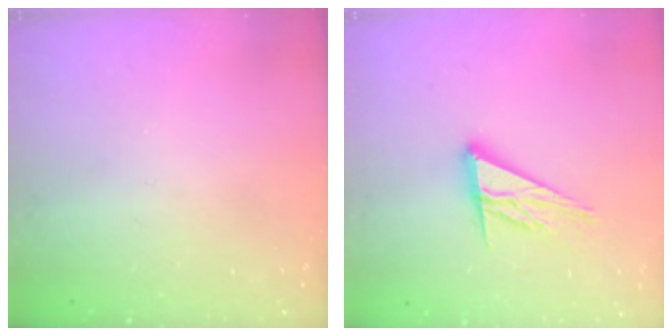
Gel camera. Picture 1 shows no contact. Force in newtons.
{"total": 12.3, "press": 12.3, "slide": 1.2}